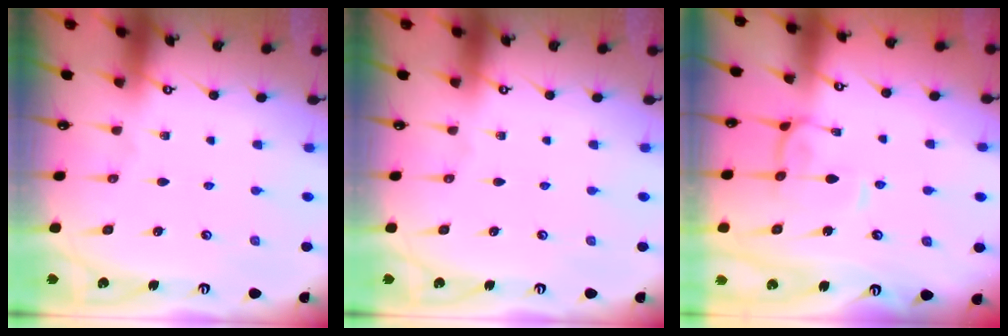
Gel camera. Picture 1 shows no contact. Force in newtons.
{"total": 0.0}
{"total": 0.7, "press": 0.4, "slide": 0.5}